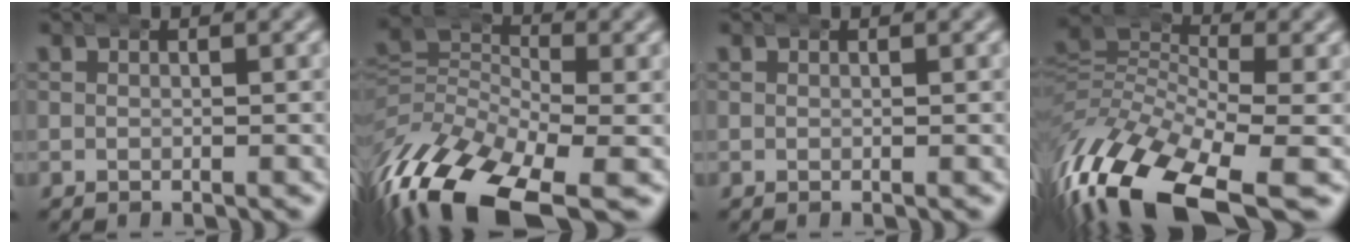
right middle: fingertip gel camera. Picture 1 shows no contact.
{"total": 10.3, "force": [-4.7, 6.2, 6.8], "torque": [-0.149, -0.034, -0.067]}
{"total": 0.0}
{"total": 12.5, "force": [-5.1, 7.6, 8.5], "torque": [-0.199, -0.054, -0.063]}